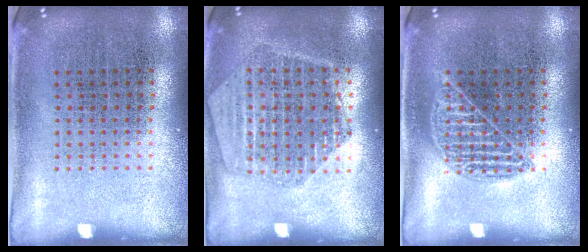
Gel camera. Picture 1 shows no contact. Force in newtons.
{"total": 1.7, "press": 1.6, "slide": 0.5}
{"total": 1.6, "press": 1.6, "slide": 0.2}